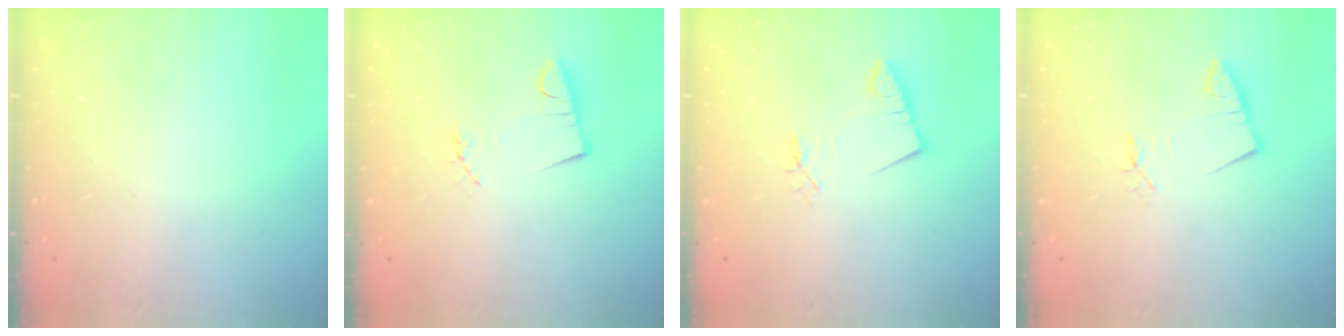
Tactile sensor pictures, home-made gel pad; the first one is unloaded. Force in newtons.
{"total": 3.0, "press": 1.6, "slide": 2.5}
{"total": 2.4, "press": 2.4, "slide": 0.3}
{"total": 2.1, "press": 2.1, "slide": 0.2}